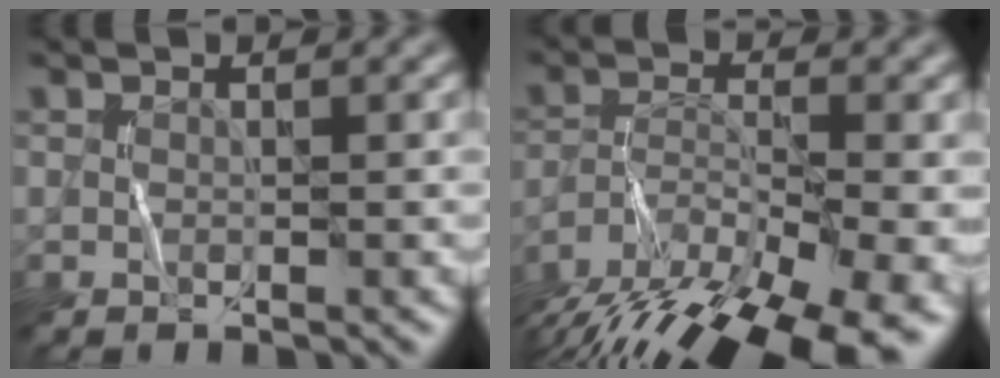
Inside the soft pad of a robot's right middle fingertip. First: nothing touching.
{"total": 16.0, "force": [-12.6, 5.2, 8.3], "torque": [-0.164, -0.043, -0.172]}